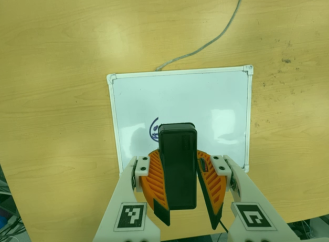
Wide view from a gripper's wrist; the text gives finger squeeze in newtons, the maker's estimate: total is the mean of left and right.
{"total": 11.1, "left": 10.4, "right": 11.8}